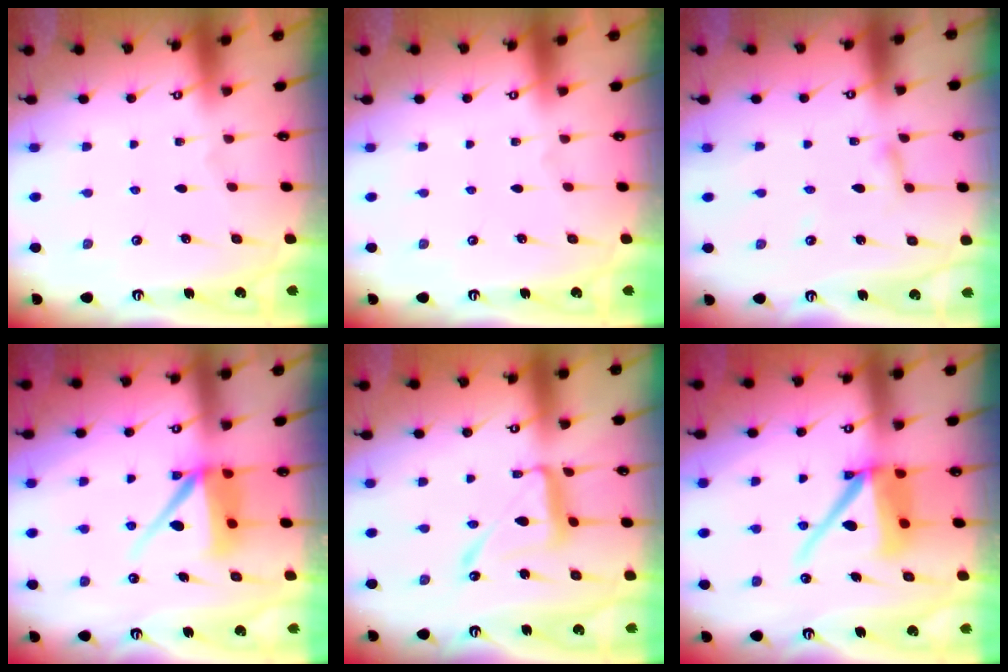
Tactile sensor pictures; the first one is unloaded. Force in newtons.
{"total": 0.0}
{"total": 2.7, "press": 2.7, "slide": 0.1}
{"total": 9.5, "press": 9.5, "slide": 0.9}
{"total": 13.9, "press": 13.8, "slide": 1.1}
{"total": 12.9, "press": 12.8, "slide": 1.7}